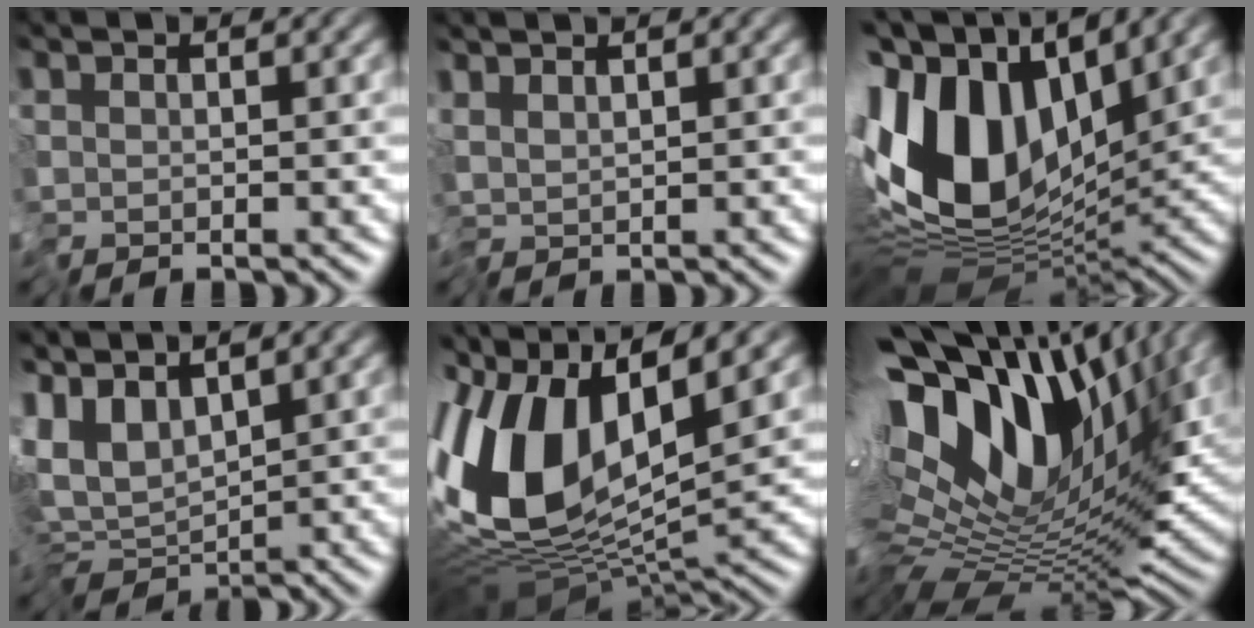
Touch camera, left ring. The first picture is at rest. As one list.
[{"total": 1.5, "force": [0.5, 0.5, 1.3], "torque": [-0.020, 0.006, 0.006]}, {"total": 13.2, "force": [1.9, 7.7, 10.6], "torque": [-0.215, 0.006, 0.024]}, {"total": 6.2, "force": [1.9, 3.0, 5.0], "torque": [-0.104, 0.006, 0.044]}, {"total": 12.2, "force": [1.6, 5.3, 10.9], "torque": [-0.220, 0.007, 0.024]}, {"total": 15.5, "force": [5.1, 7.2, 12.8], "torque": [-0.241, 0.028, 0.082]}]